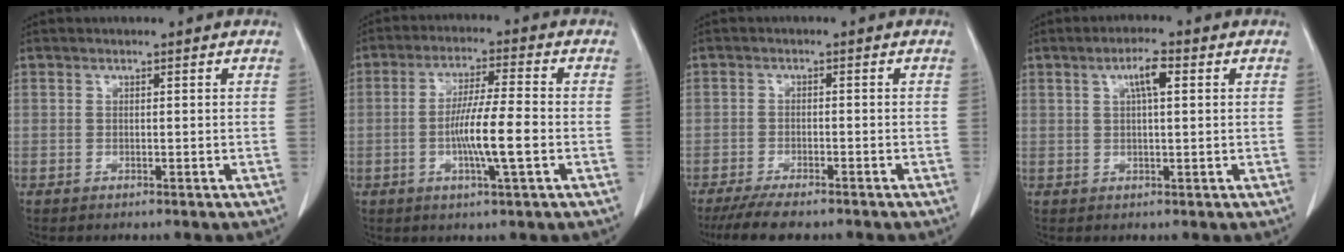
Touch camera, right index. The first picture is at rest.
{"total": 8.3, "force": [-1.8, 0.0, 8.1], "torque": [-0.146, -0.003, -0.034]}
{"total": 6.2, "force": [-5.1, 1.6, 3.1], "torque": [-0.048, -0.011, -0.083]}
{"total": 3.9, "force": [1.3, 0.6, 3.6], "torque": [-0.067, 0.006, 0.023]}